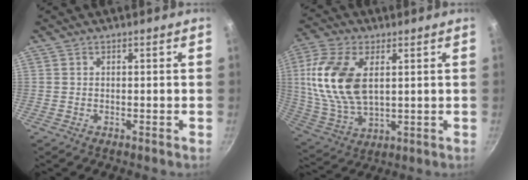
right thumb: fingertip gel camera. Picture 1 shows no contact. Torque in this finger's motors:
{"motor_torque": [0.22, 0.62, 1.51, 0.01, 0.22]}